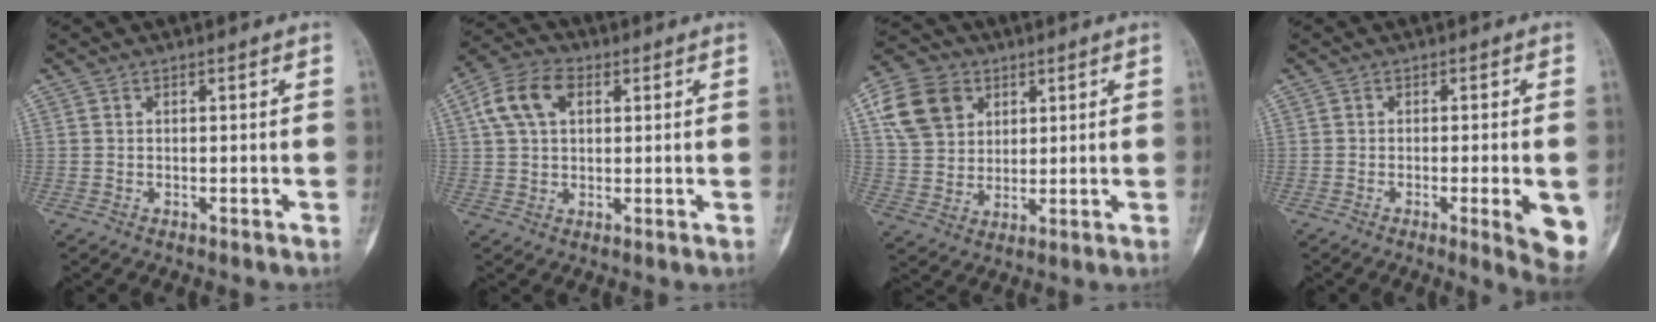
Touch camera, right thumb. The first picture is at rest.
{"total": 9.0, "force": [2.9, 5.7, 6.3], "torque": [-0.120, 0.016, 0.048]}
{"total": 11.9, "force": [4.5, 9.4, 5.7], "torque": [-0.089, -0.003, 0.085]}
{"total": 8.1, "force": [-2.3, 1.4, 7.7], "torque": [-0.088, -0.013, -0.028]}